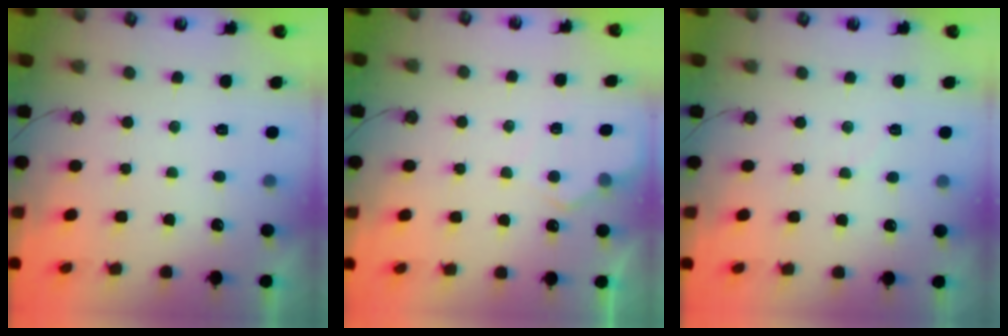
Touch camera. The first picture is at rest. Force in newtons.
{"total": 5.3, "press": 5.2, "slide": 0.7}
{"total": 4.8, "press": 4.8, "slide": 0.6}